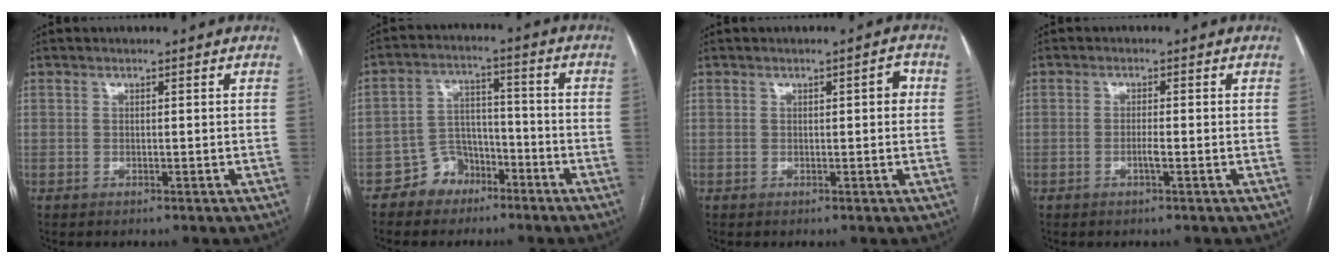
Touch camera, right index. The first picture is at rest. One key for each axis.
{"total": 6.4, "fx": -4.2, "fy": 4.7, "fz": 1.2, "tx": -0.017, "ty": 0.019, "tz": -0.069}
{"total": 2.0, "fx": 0.3, "fy": 0.7, "fz": 1.8, "tx": -0.018, "ty": 0.006, "tz": 0.002}
{"total": 1.5, "fx": -0.6, "fy": 0.0, "fz": 1.4, "tx": -0.028, "ty": 0.000, "tz": -0.012}